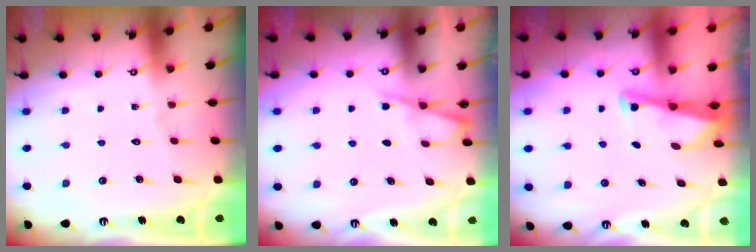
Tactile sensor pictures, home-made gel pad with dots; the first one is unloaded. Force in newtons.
{"total": 2.9, "press": 2.9, "slide": 0.4}
{"total": 2.6, "press": 2.6, "slide": 0.1}